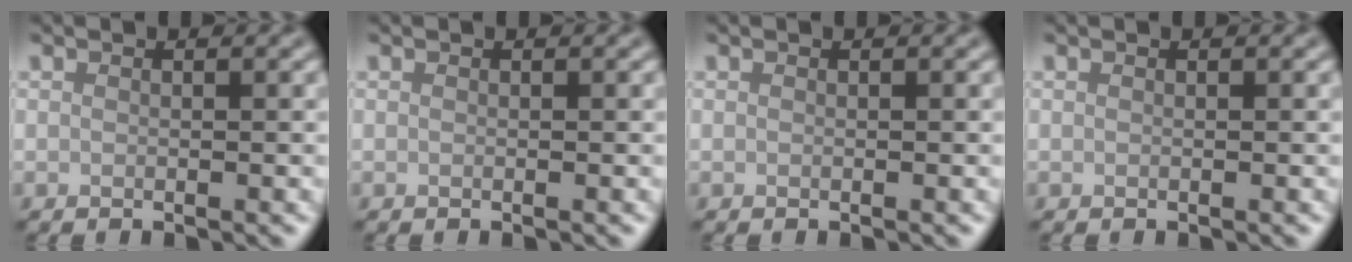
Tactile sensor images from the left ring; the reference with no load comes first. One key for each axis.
{"total": 0.0}
{"total": 0.0}
{"total": 0.0}